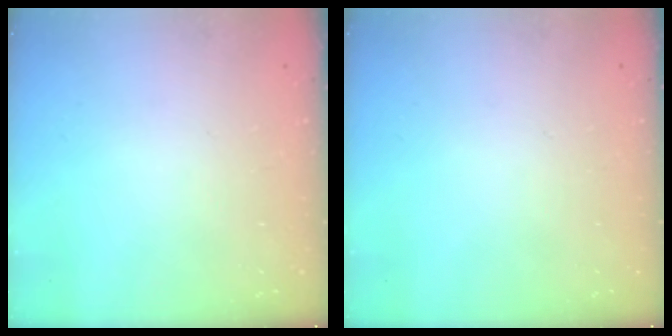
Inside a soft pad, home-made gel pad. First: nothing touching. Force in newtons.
{"total": 0.0}